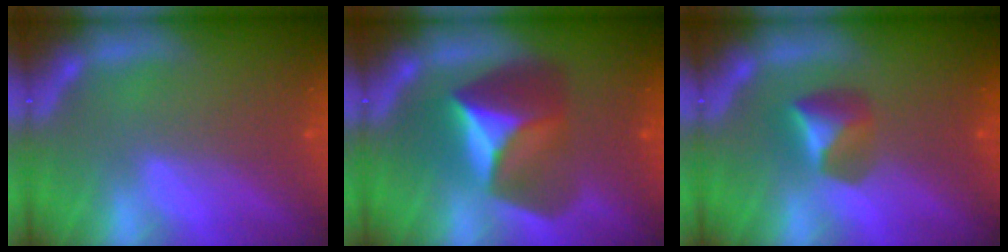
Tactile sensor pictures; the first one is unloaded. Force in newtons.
{"total": 7.4}
{"total": 2.9}